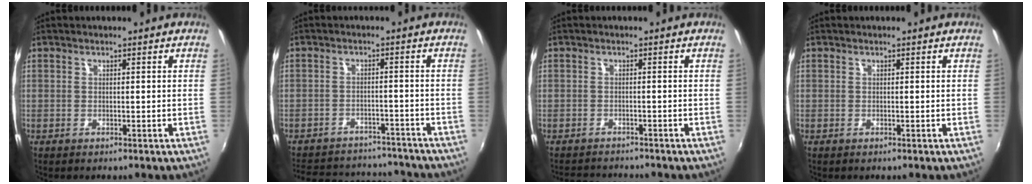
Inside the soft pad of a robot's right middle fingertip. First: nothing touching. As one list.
[{"total": 18.0, "force": [-15.6, 6.5, 6.0], "torque": [-0.139, 0.024, -0.201]}, {"total": 4.2, "force": [-3.9, 1.4, 0.5], "torque": [-0.025, 0.005, -0.066]}, {"total": 0.0}]